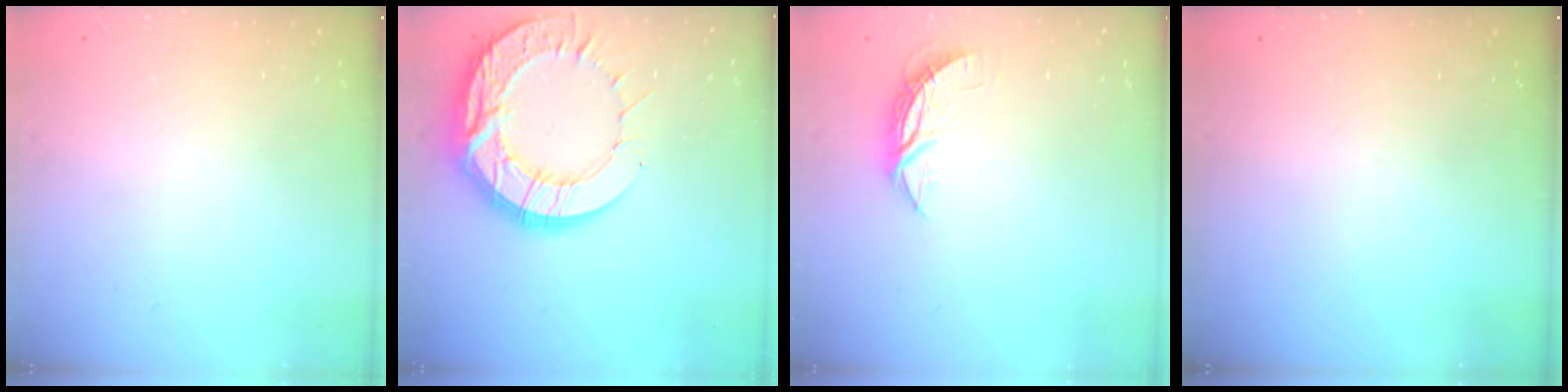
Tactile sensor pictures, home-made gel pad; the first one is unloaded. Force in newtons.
{"total": 20.2, "press": 20.1, "slide": 1.8}
{"total": 5.2, "press": 5.2, "slide": 0.3}
{"total": 0.0}